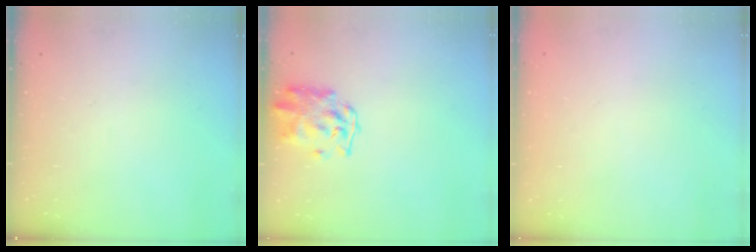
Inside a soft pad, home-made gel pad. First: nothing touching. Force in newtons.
{"total": 2.6, "press": 2.6, "slide": 0.5}
{"total": 1.9, "press": 1.9, "slide": 0.2}